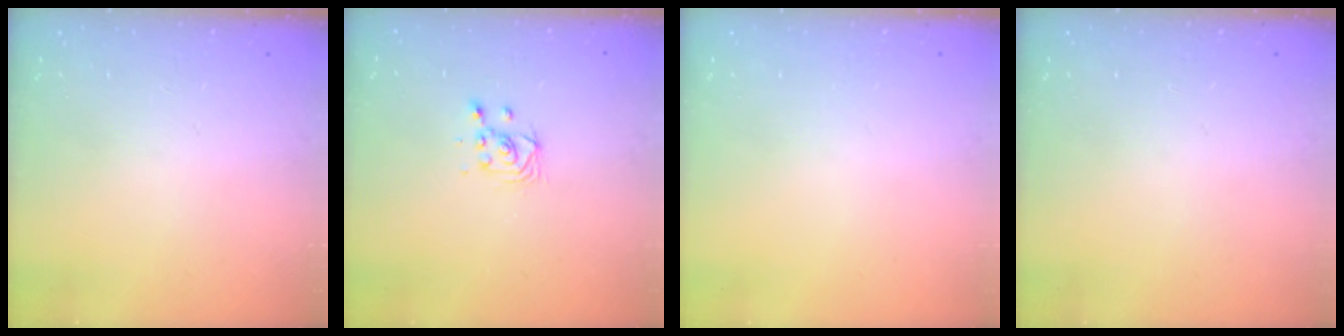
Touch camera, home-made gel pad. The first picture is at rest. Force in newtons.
{"total": 3.2, "press": 3.2, "slide": 0.6}
{"total": 0.0}
{"total": 0.0}